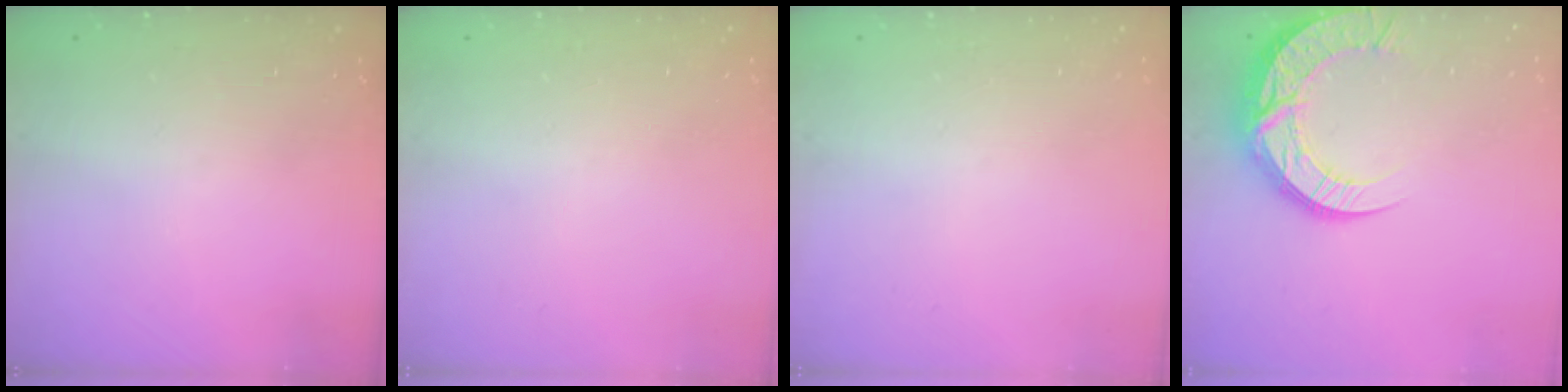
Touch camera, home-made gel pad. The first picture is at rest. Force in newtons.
{"total": 0.0}
{"total": 0.0}
{"total": 16.6, "press": 16.5, "slide": 1.4}